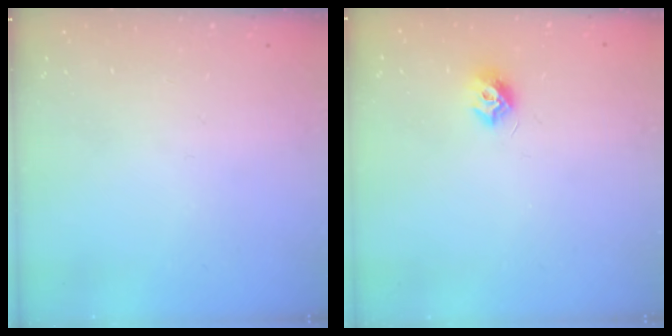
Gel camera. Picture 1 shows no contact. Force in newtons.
{"total": 7.3, "press": 7.3, "slide": 0.3}